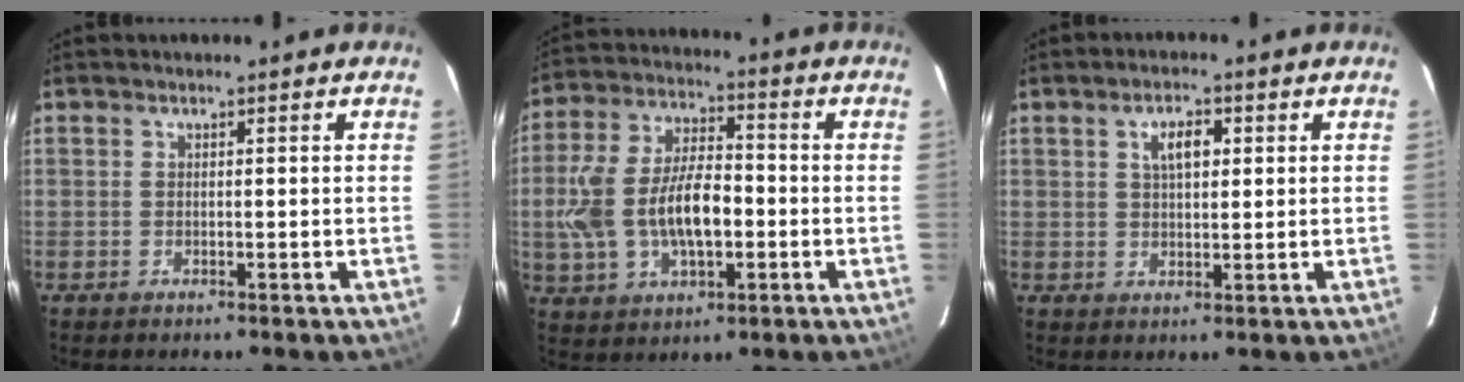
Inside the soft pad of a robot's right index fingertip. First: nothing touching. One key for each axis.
{"total": 15.1, "fx": -2.2, "fy": 7.8, "fz": 12.7, "tx": -0.271, "ty": 0.007, "tz": -0.032}
{"total": 4.2, "fx": 1.4, "fy": 2.1, "fz": 3.4, "tx": -0.059, "ty": 0.011, "tz": 0.027}